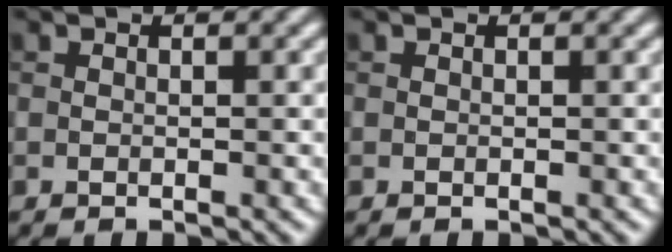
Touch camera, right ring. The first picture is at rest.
{"total": 0.0}